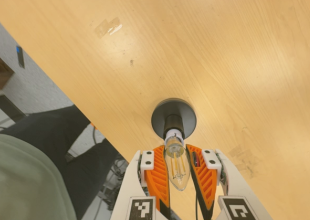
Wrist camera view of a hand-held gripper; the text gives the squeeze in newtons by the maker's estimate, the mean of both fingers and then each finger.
{"total": 18.8, "left": 19.0, "right": 18.5}